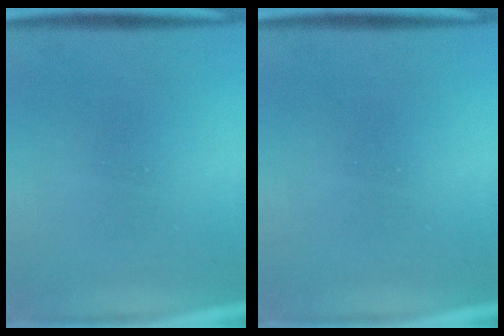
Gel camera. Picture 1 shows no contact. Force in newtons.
{"total": 0.0}